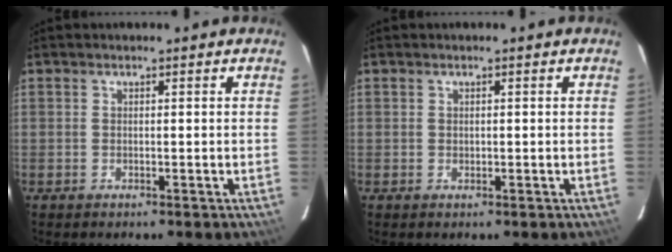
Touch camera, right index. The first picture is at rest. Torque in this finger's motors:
{"motor_torque": [-0.15, 0.04, -0.04, 0.00]}